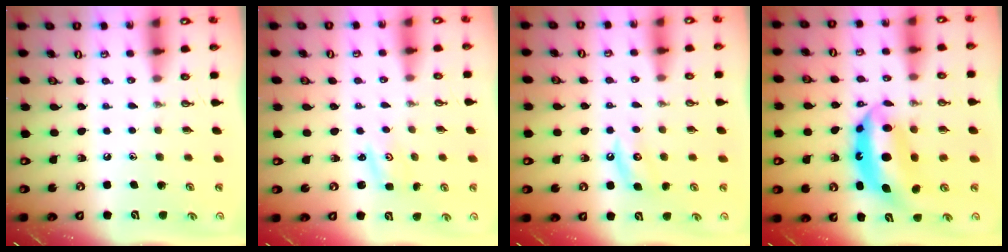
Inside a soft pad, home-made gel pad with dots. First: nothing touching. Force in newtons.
{"total": 1.3, "press": 1.3, "slide": 0.2}
{"total": 4.8, "press": 4.7, "slide": 0.9}
{"total": 9.4, "press": 9.3, "slide": 0.9}